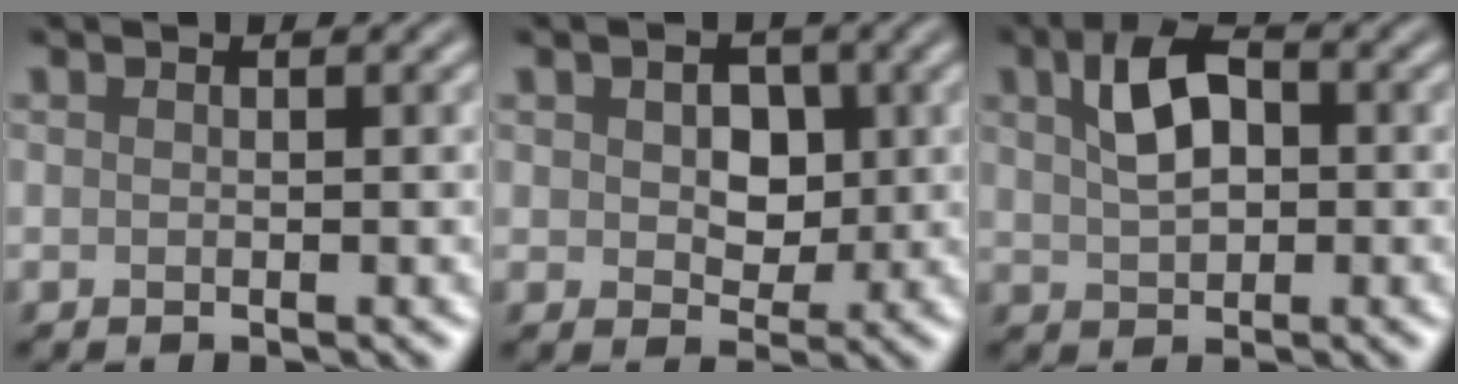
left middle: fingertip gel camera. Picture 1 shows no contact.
{"total": 3.4, "force": [0.5, 2.4, 2.3], "torque": [-0.043, -0.001, 0.002]}
{"total": 4.4, "force": [1.1, 2.7, 3.2], "torque": [-0.067, 0.012, 0.016]}